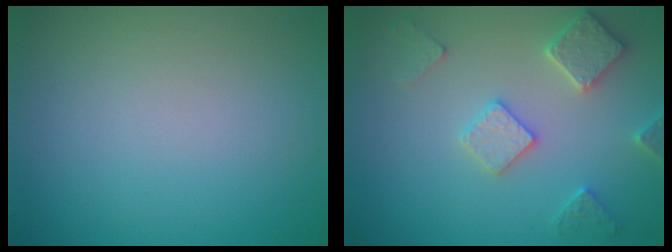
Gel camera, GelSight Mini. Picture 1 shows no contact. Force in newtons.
{"total": 3.8, "press": 3.7, "slide": 0.8}